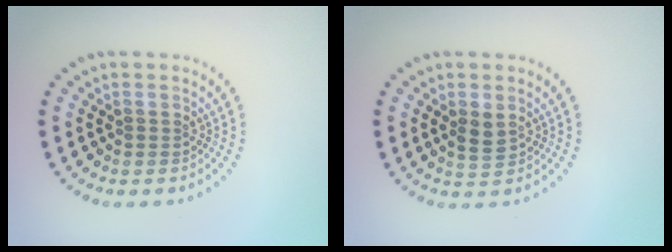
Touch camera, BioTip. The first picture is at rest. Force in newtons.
{"total": 1.7, "press": 1.6, "slide": 0.5}